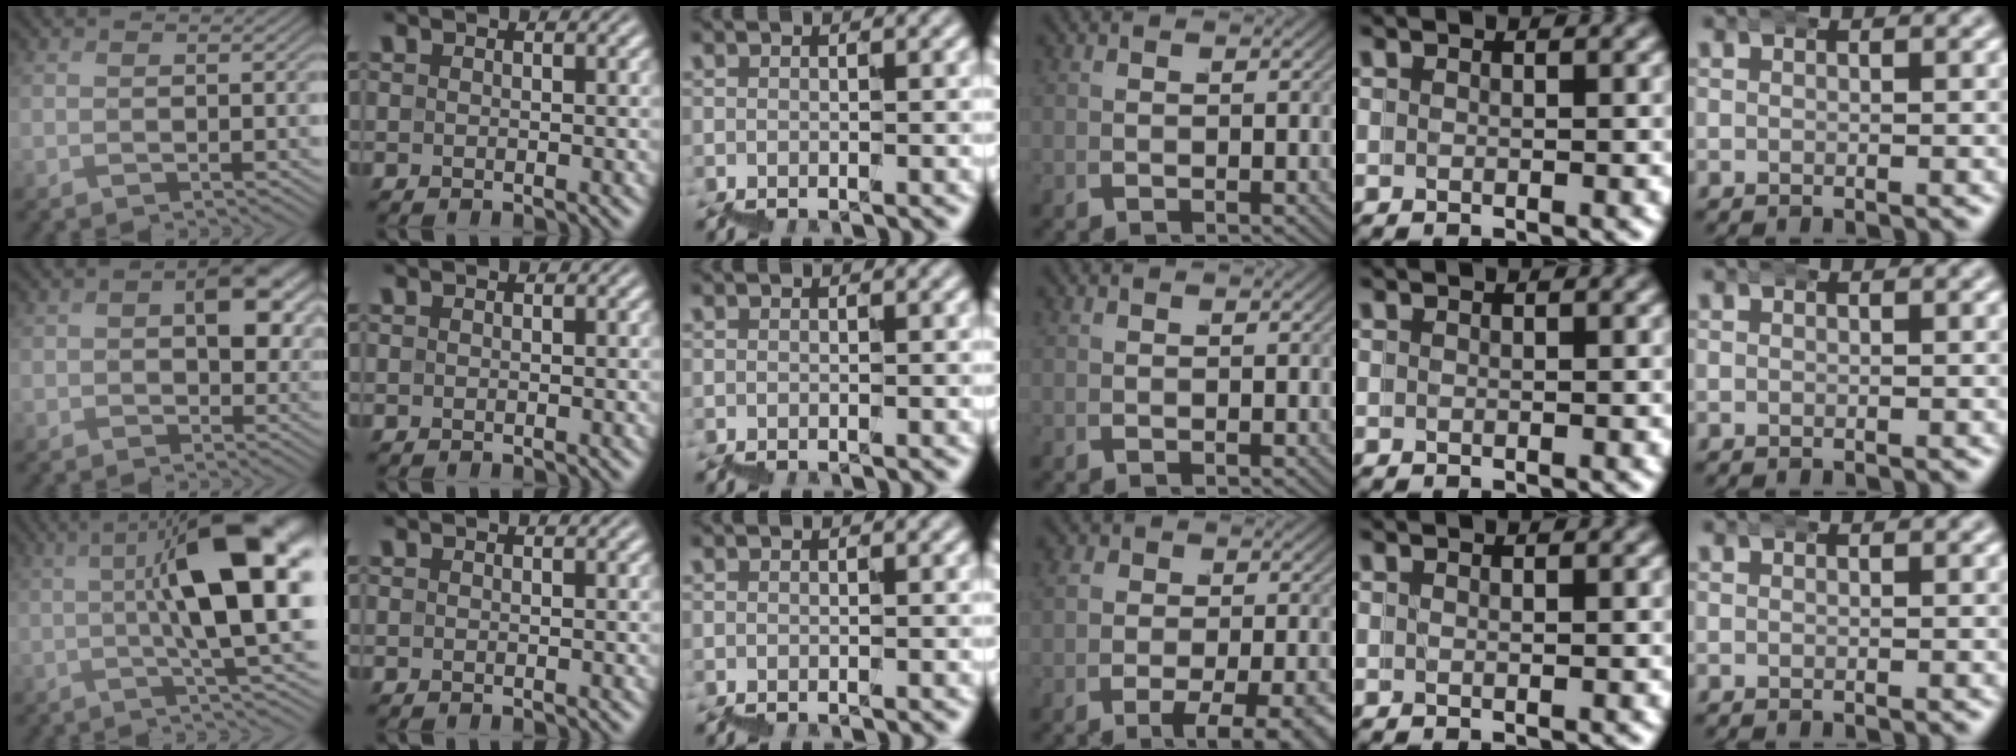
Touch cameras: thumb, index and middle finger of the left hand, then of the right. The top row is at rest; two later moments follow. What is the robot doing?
{"motion": "wrap", "object": "bandana"}